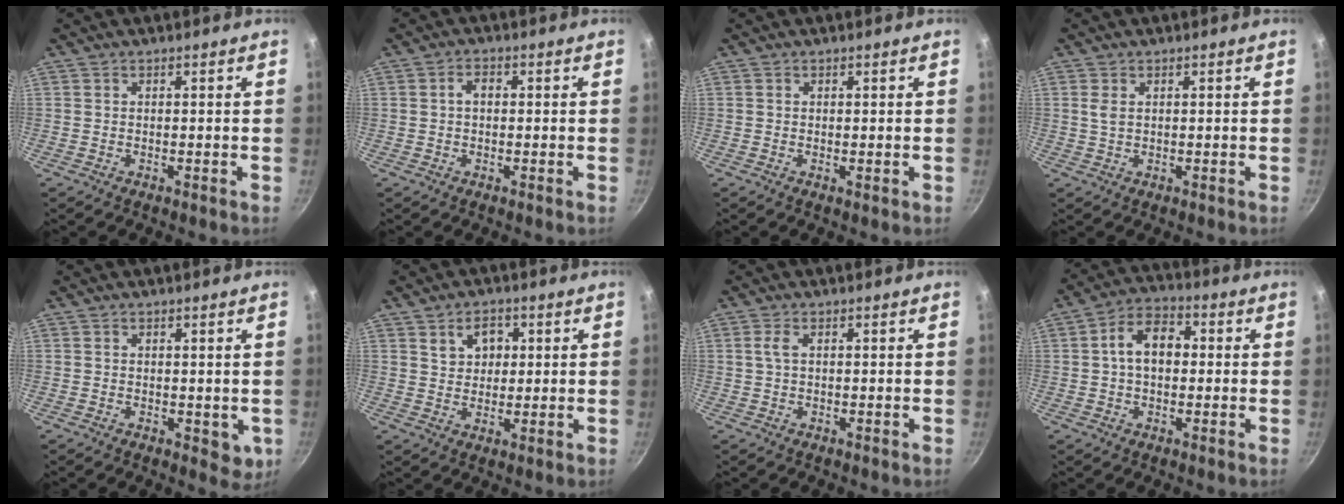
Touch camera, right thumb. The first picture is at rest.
{"total": 2.3, "force": [0.1, 1.6, 1.7], "torque": [-0.022, 0.009, 0.000]}
{"total": 0.0}
{"total": 1.8, "force": [0.6, 1.0, 1.3], "torque": [-0.027, -0.001, 0.012]}
{"total": 3.6, "force": [0.0, 2.5, 2.6], "torque": [-0.030, -0.008, 0.002]}
{"total": 5.6, "force": [2.1, 4.2, 3.0], "torque": [-0.025, -0.003, 0.034]}
{"total": 2.0, "force": [0.4, 1.0, 1.7], "torque": [-0.035, 0.003, 0.007]}
{"total": 8.8, "force": [0.7, 6.0, 6.5], "torque": [-0.079, 0.025, -0.002]}